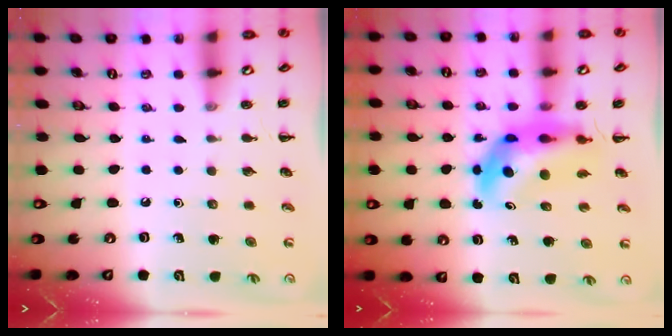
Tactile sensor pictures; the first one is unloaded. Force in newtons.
{"total": 9.2, "press": 8.7, "slide": 2.9}